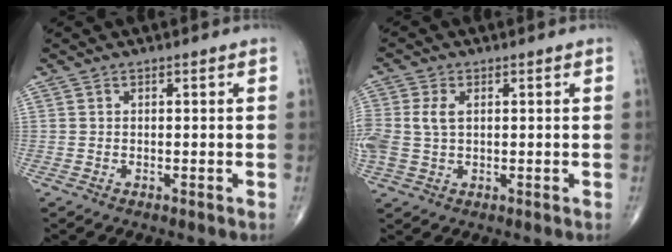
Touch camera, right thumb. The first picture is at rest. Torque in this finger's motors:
{"motor_torque": [0.62, 0.56, 0.66, 0.14, 0.20]}